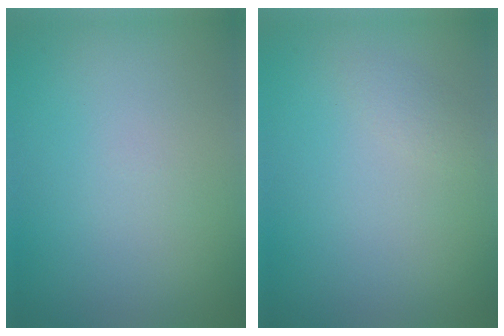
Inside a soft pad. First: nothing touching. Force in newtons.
{"total": 0.8, "press": 0.8, "slide": 0.0}